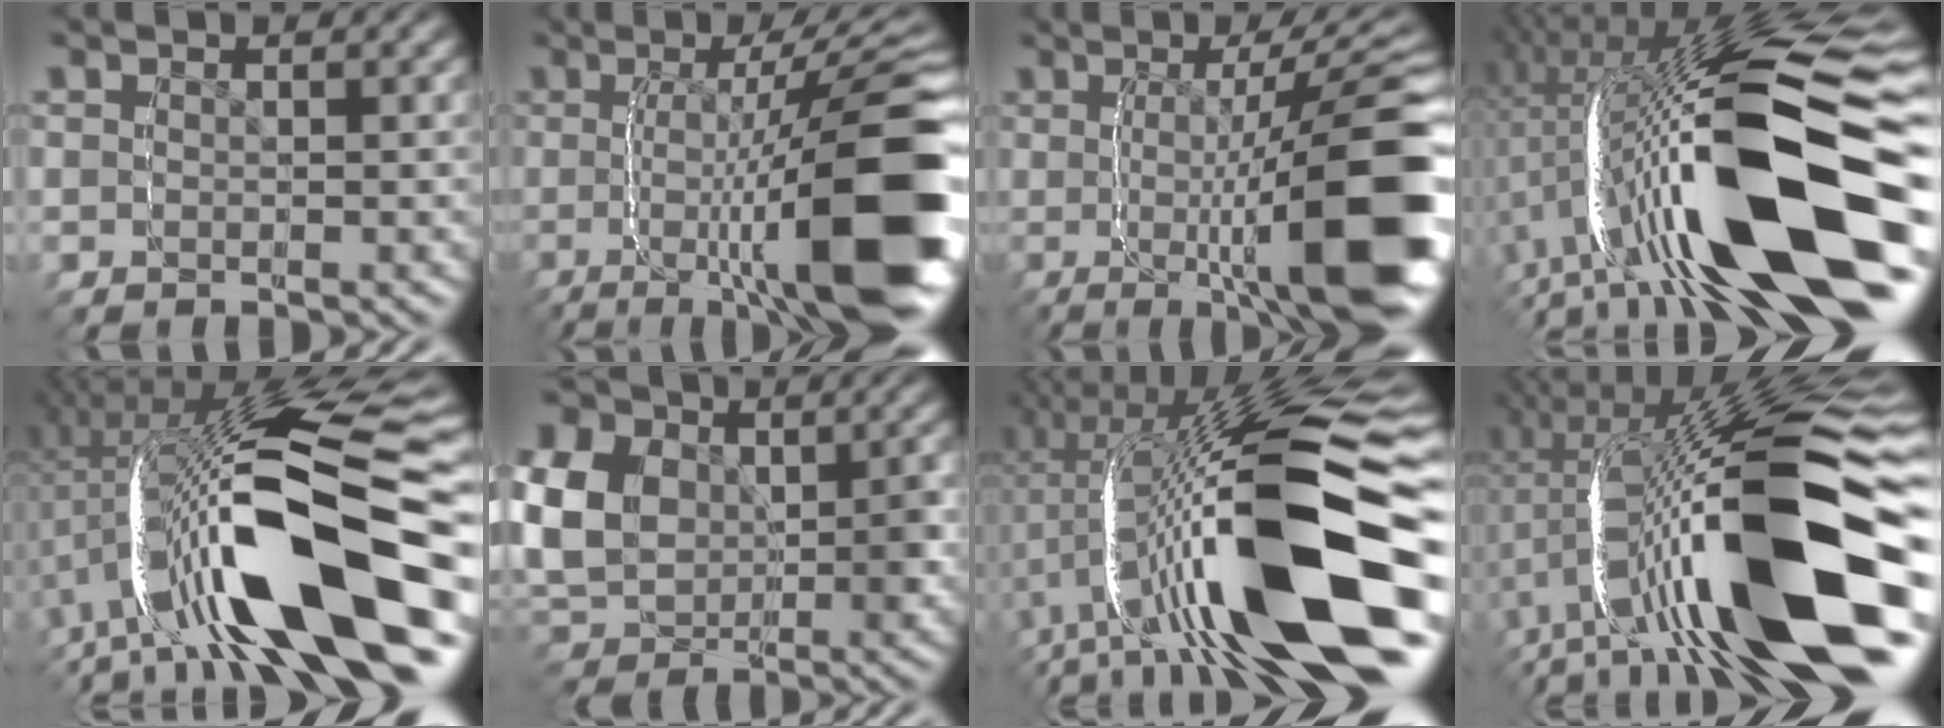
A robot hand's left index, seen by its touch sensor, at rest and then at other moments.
{"total": 15.2, "force": [-3.1, 4.4, 14.2], "torque": [-0.198, 0.004, -0.041]}
{"total": 14.2, "force": [-1.9, 3.3, 13.7], "torque": [-0.181, 0.018, -0.031]}
{"total": 17.0, "force": [-3.1, 6.0, 15.6], "torque": [-0.264, 0.018, -0.050]}
{"total": 15.3, "force": [-2.3, 5.9, 13.9], "torque": [-0.229, 0.020, -0.041]}
{"total": 13.0, "force": [2.0, 10.8, 7.0], "torque": [-0.159, -0.010, 0.025]}
{"total": 15.5, "force": [-2.0, 5.8, 14.3], "torque": [-0.238, 0.022, -0.039]}
{"total": 17.4, "force": [-2.4, 6.9, 15.9], "torque": [-0.247, 0.020, -0.044]}